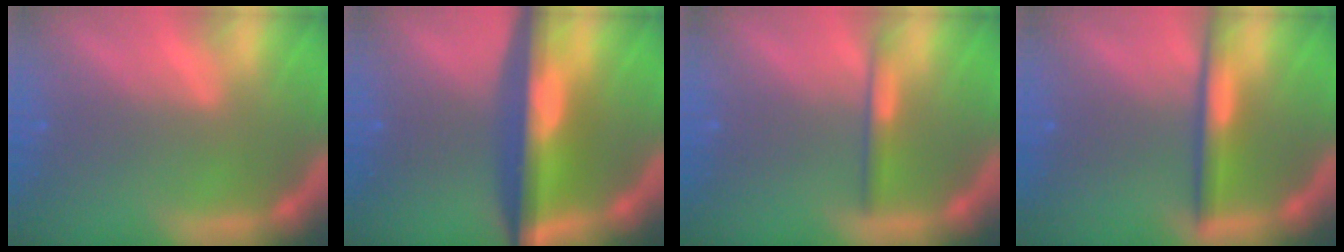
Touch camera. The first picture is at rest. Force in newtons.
{"total": 9.0}
{"total": 2.0}
{"total": 3.5}